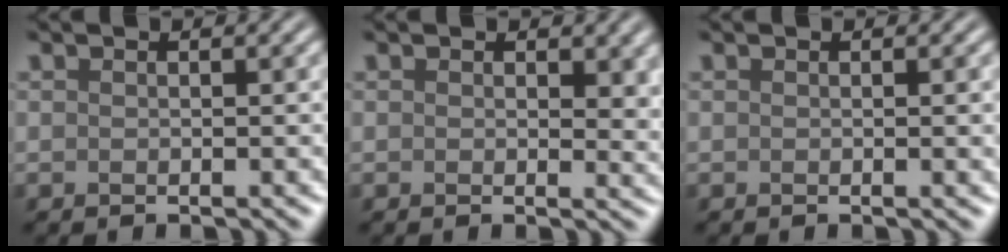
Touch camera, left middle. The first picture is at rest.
{"total": 2.7, "force": [0.9, 1.6, 2.0], "torque": [-0.020, -0.004, 0.008]}
{"total": 0.9, "force": [0.0, 0.2, 0.9], "torque": [-0.007, 0.000, -0.001]}